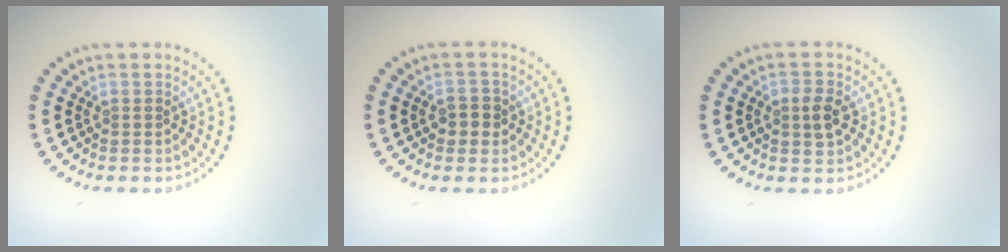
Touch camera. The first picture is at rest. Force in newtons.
{"total": 1.9, "press": 1.8, "slide": 0.4}
{"total": 2.0, "press": 2.0, "slide": 0.1}